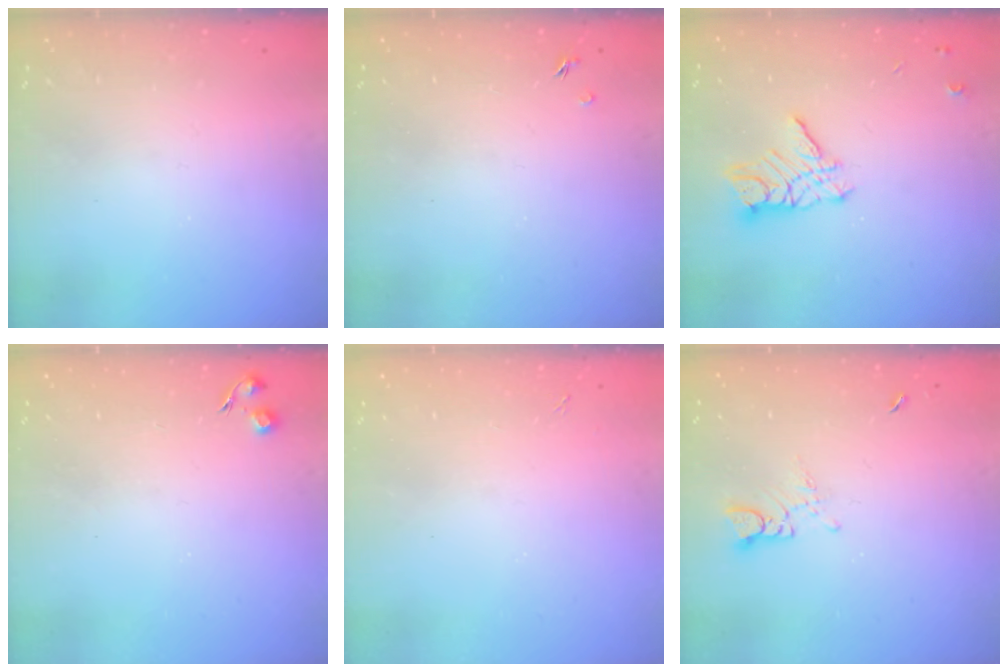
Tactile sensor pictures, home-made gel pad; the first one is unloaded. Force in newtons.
{"total": 1.3, "press": 1.3, "slide": 0.3}
{"total": 10.1, "press": 10.1, "slide": 0.8}
{"total": 4.9, "press": 4.9, "slide": 0.5}
{"total": 1.7, "press": 1.6, "slide": 0.3}
{"total": 3.2, "press": 3.1, "slide": 0.3}